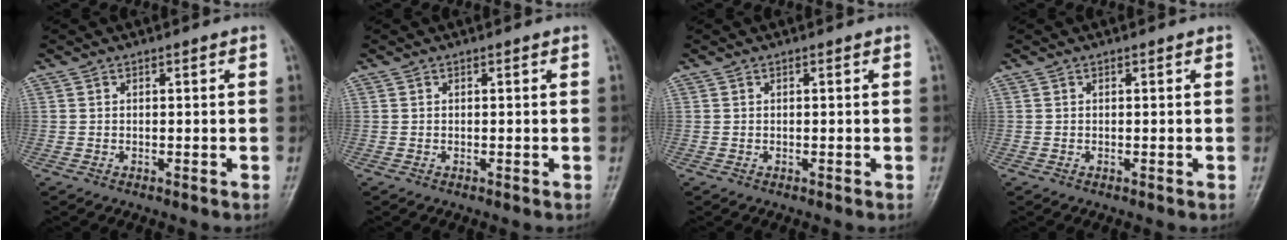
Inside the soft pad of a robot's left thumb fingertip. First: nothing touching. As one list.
[{"total": 0.0}, {"total": 0.0}, {"total": 0.0}]